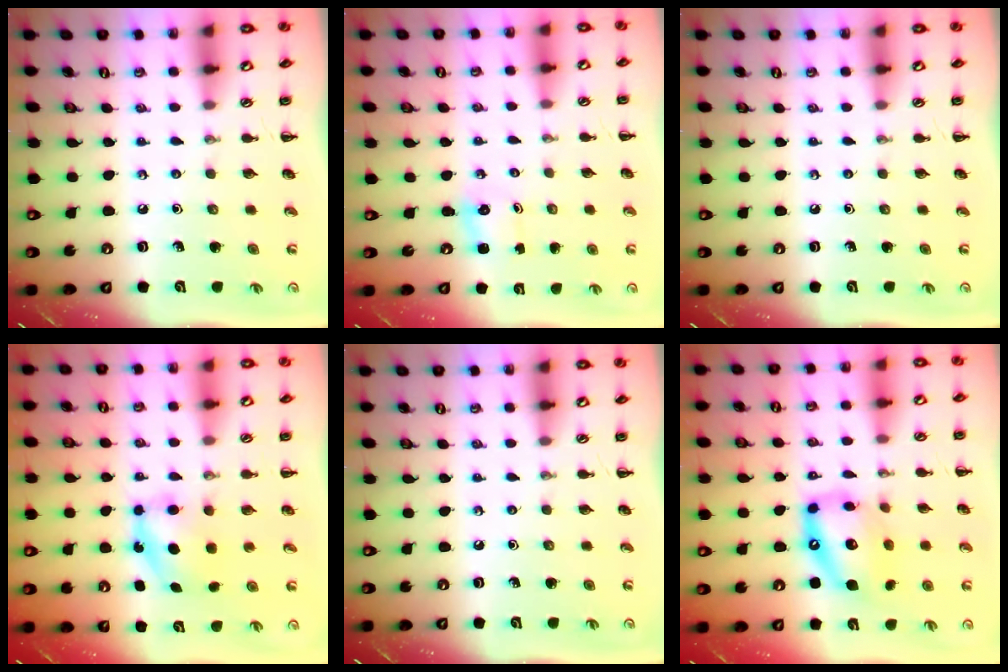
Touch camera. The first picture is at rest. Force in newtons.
{"total": 1.1, "press": 1.1, "slide": 0.4}
{"total": 0.0}
{"total": 5.2, "press": 5.2, "slide": 0.8}
{"total": 0.0}
{"total": 14.2, "press": 13.9, "slide": 3.2}